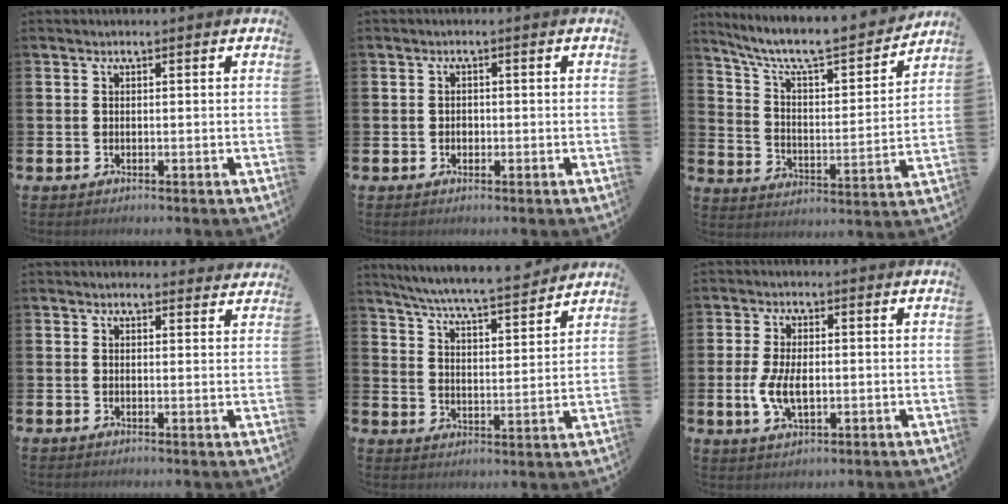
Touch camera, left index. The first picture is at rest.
{"total": 1.1, "force": [-0.2, 0.9, 0.5], "torque": [-0.008, 0.006, -0.006]}
{"total": 8.6, "force": [7.7, 1.7, 3.6], "torque": [-0.101, -0.057, 0.126]}
{"total": 1.3, "force": [1.2, 0.4, 0.0], "torque": [0.007, -0.002, 0.021]}
{"total": 6.8, "force": [6.6, -0.1, 1.8], "torque": [-0.063, -0.050, 0.113]}
{"total": 5.6, "force": [-0.5, 3.0, 4.7], "torque": [-0.088, 0.000, -0.013]}